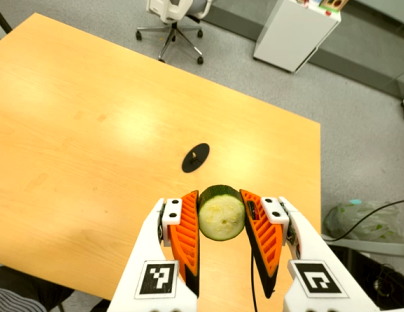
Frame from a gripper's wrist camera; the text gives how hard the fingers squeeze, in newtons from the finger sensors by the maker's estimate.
{"total": 12.2, "left": 11.2, "right": 13.1}